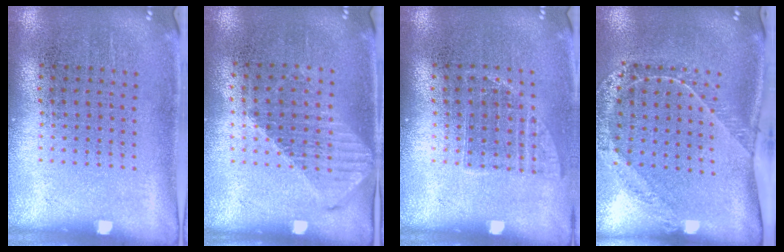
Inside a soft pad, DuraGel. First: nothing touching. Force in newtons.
{"total": 1.2, "press": 1.1, "slide": 0.5}
{"total": 0.9, "press": 0.8, "slide": 0.4}
{"total": 1.6, "press": 1.5, "slide": 0.6}